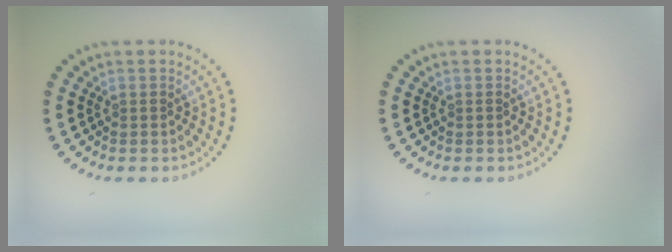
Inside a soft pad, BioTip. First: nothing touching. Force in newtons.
{"total": 0.0}